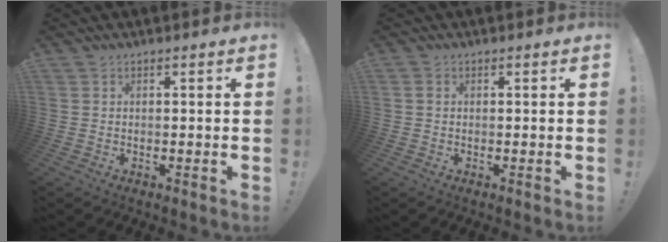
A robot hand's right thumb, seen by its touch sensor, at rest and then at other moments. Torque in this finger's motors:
{"motor_torque": [0.17, -0.20, -0.06, 0.14, 0.00]}